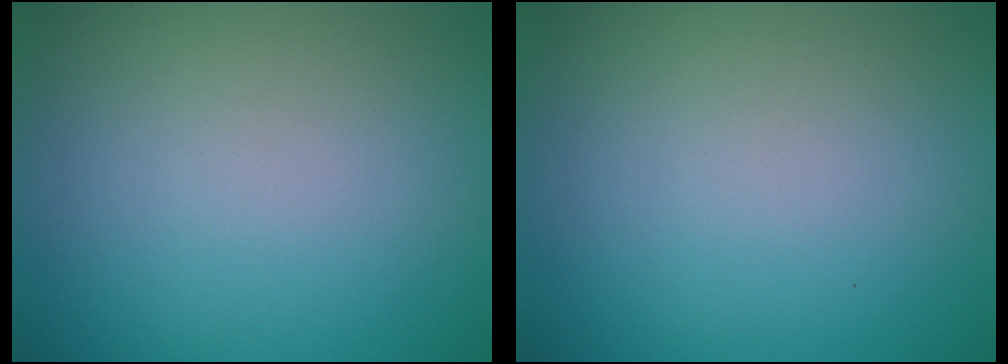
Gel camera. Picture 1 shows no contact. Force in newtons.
{"total": 0.0}